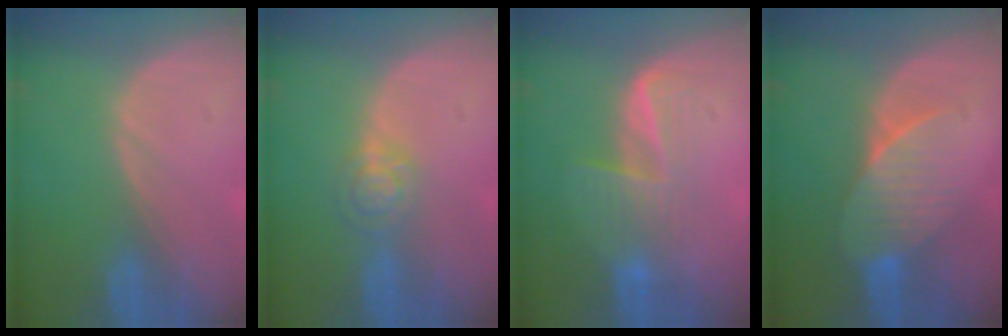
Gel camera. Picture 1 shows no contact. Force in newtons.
{"total": 4.0, "press": 3.6, "slide": 1.6}
{"total": 6.3, "press": 5.5, "slide": 3.1}
{"total": 7.2, "press": 6.8, "slide": 2.4}